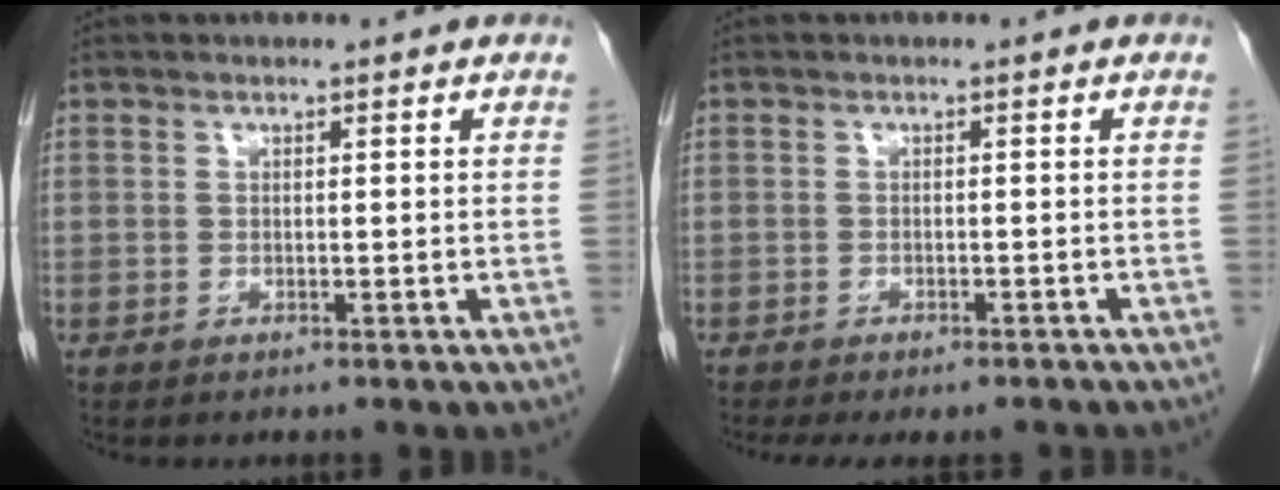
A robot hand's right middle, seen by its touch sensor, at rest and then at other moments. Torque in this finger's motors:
{"motor_torque": [0.68, -0.50, 0.13, 0.04]}